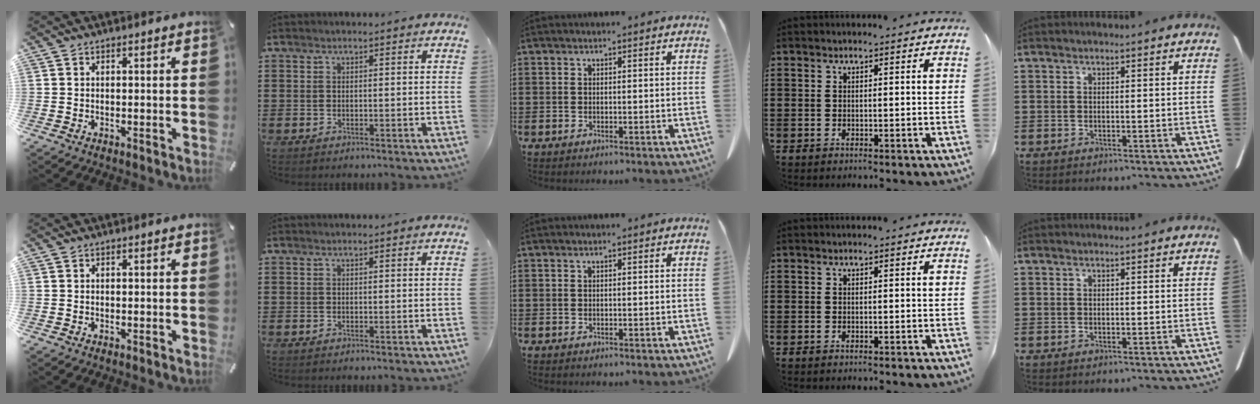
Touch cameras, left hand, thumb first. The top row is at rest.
{}